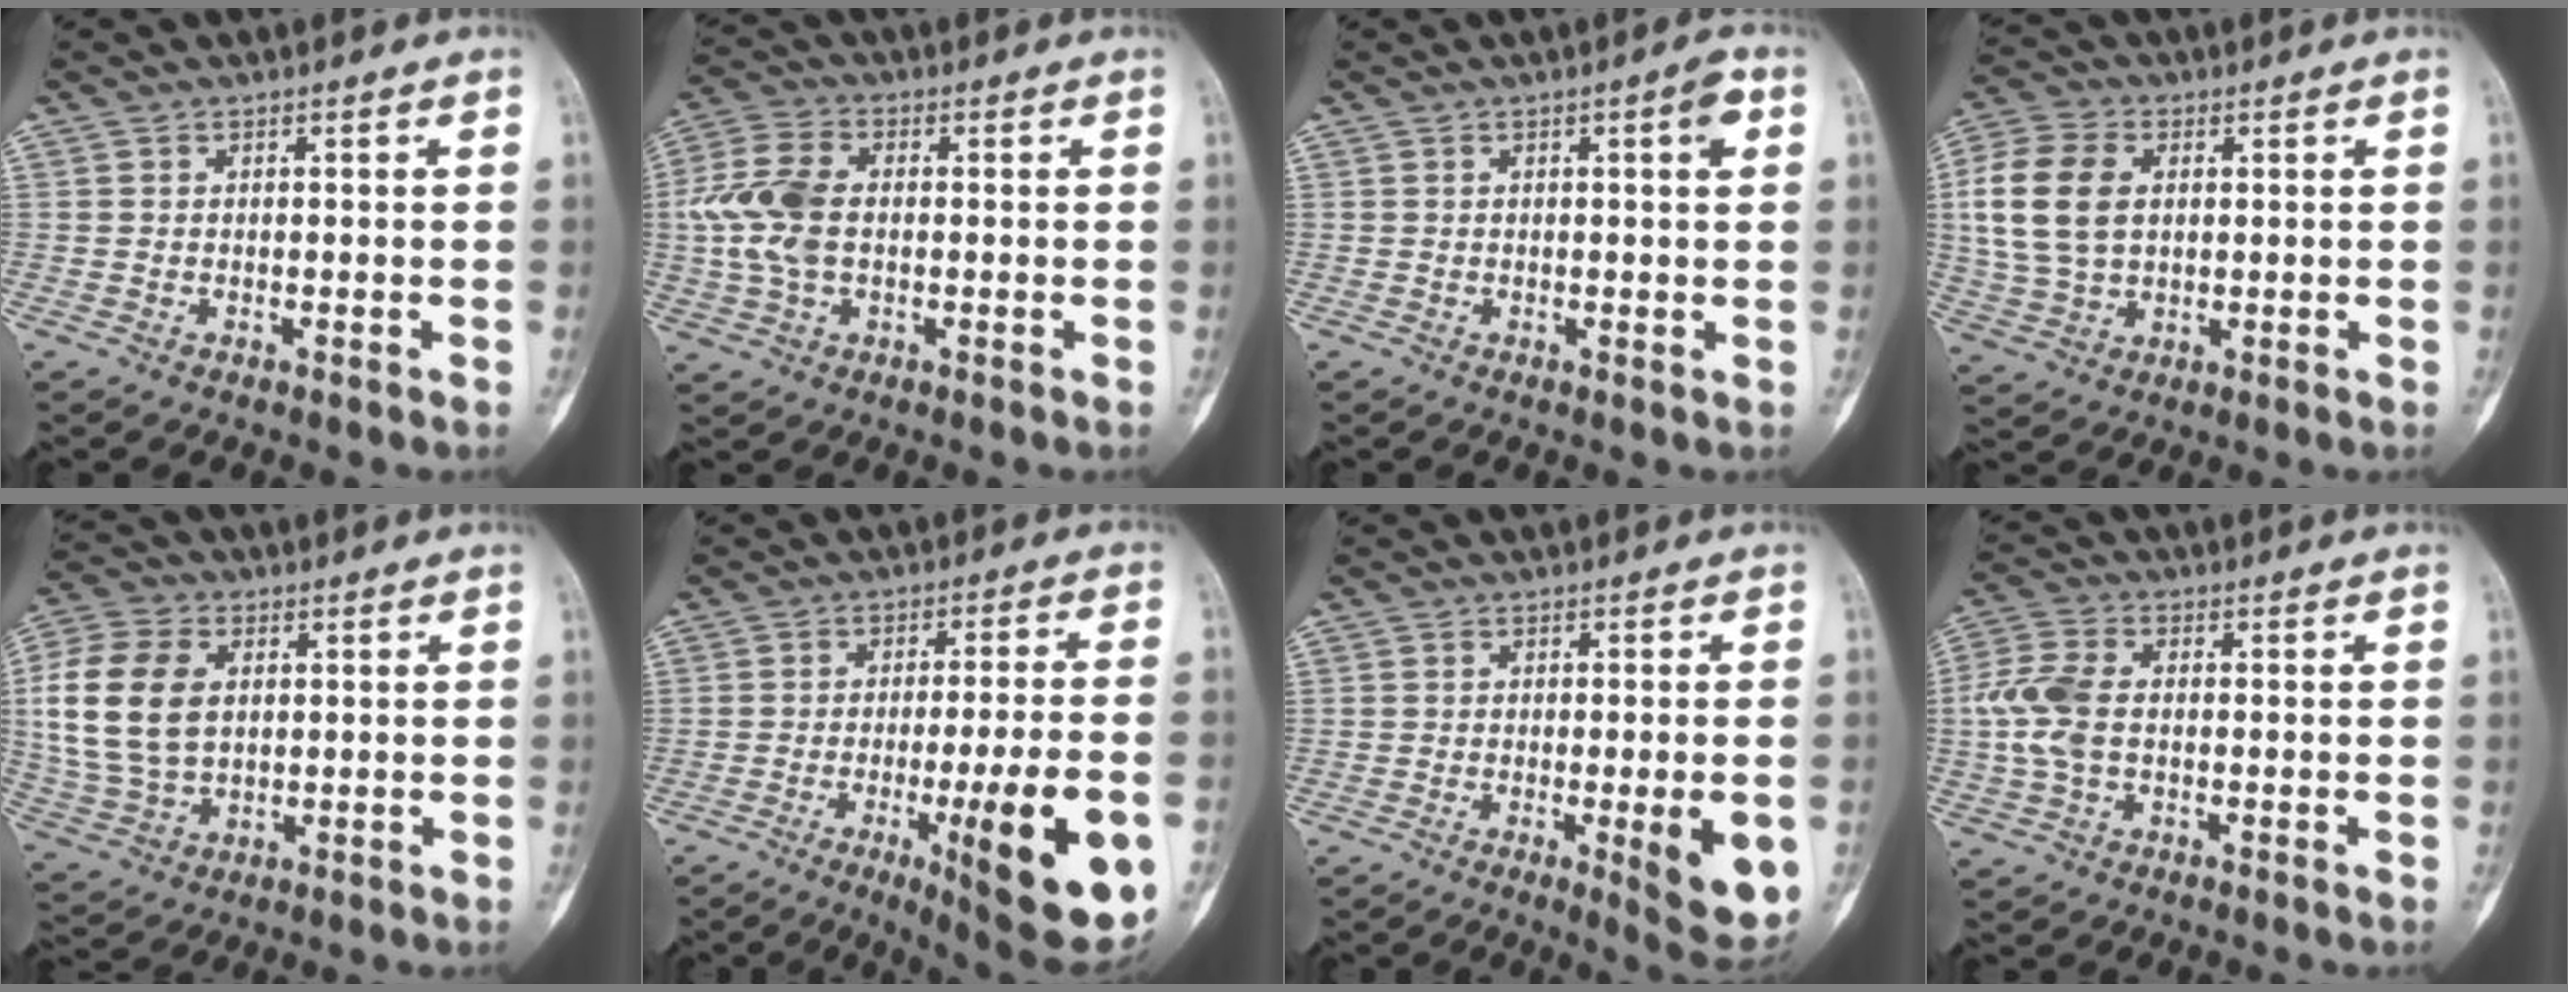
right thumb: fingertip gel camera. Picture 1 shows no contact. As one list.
[{"total": 10.3, "force": [0.0, 6.4, 8.1], "torque": [-0.184, 0.015, -0.002]}, {"total": 3.7, "force": [1.2, 0.7, 3.5], "torque": [-0.046, -0.001, 0.014]}, {"total": 12.6, "force": [2.1, 8.5, 9.0], "torque": [-0.186, 0.008, 0.039]}, {"total": 15.0, "force": [2.4, 10.1, 10.8], "torque": [-0.217, 0.004, 0.048]}, {"total": 20.0, "force": [-6.3, 3.6, 18.7], "torque": [-0.229, -0.004, -0.076]}, {"total": 9.9, "force": [-2.4, 2.5, 9.3], "torque": [-0.108, -0.019, -0.024]}, {"total": 7.9, "force": [-0.3, 4.8, 6.3], "torque": [-0.155, 0.016, -0.011]}]